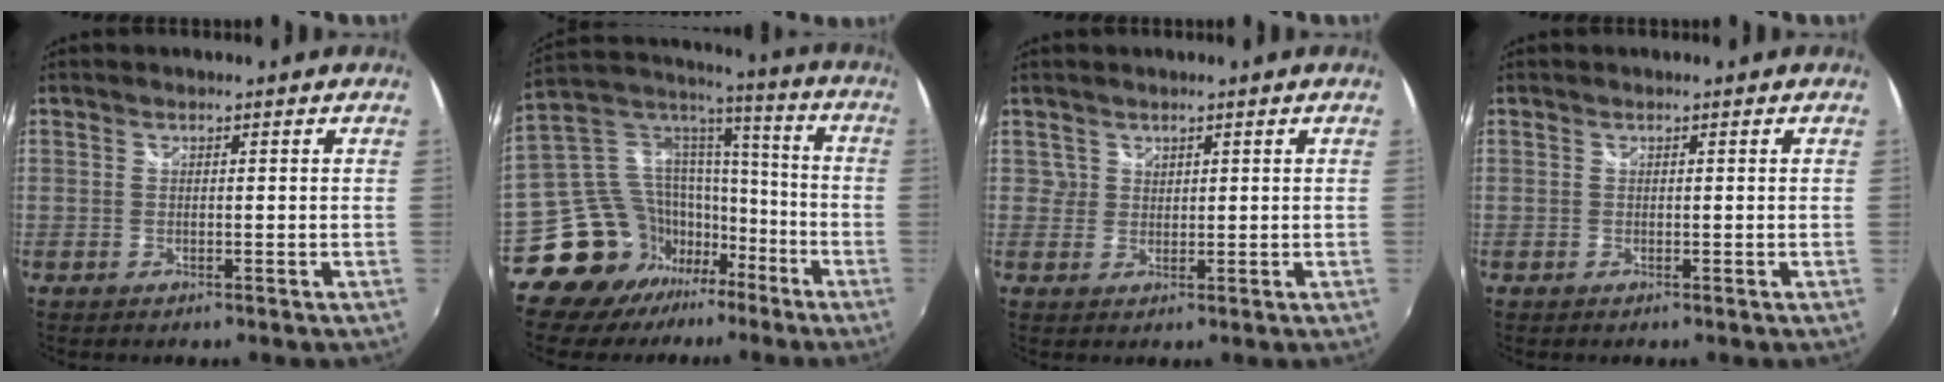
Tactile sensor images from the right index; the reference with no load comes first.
{"total": 17.6, "force": [-12.2, 11.7, 5.0], "torque": [-0.111, 0.059, -0.203]}
{"total": 1.6, "force": [0.9, 1.3, -0.2], "torque": [0.011, 0.005, 0.014]}
{"total": 0.0}